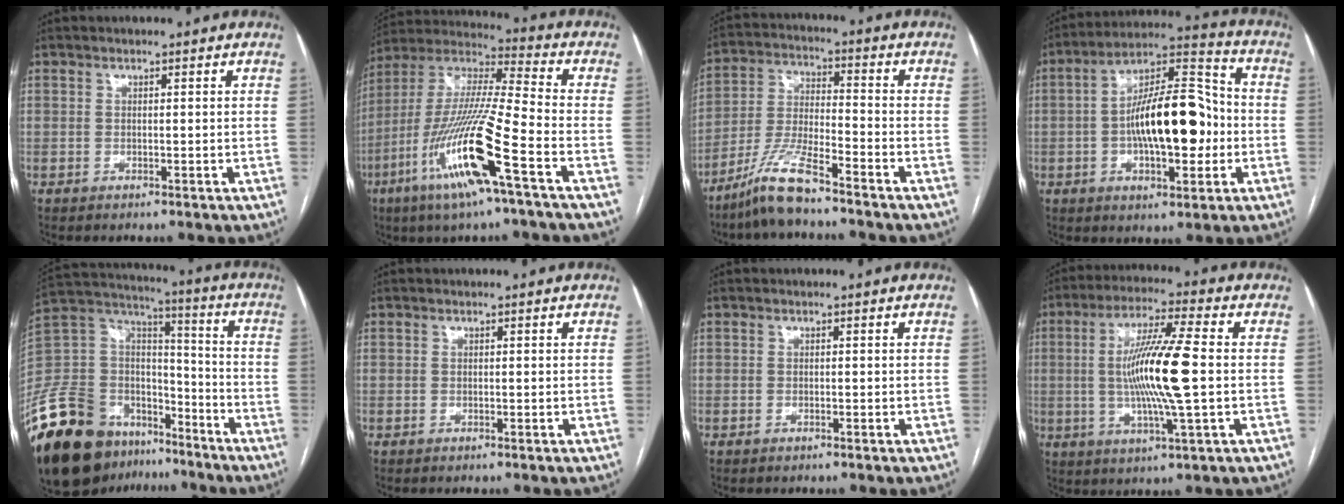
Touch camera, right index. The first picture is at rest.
{"total": 18.8, "force": [-8.2, 0.5, 16.9], "torque": [-0.362, -0.027, -0.160]}
{"total": 9.4, "force": [-7.3, 0.8, 5.9], "torque": [-0.129, -0.016, -0.145]}
{"total": 16.2, "force": [-1.8, 5.6, 15.1], "torque": [-0.260, 0.028, -0.027]}
{"total": 26.8, "force": [-18.1, 14.5, 13.3], "torque": [-0.331, 0.022, -0.317]}
{"total": 0.0}
{"total": 0.0}
{"total": 13.3, "force": [-0.2, 0.3, 13.3], "torque": [-0.254, -0.002, -0.005]}